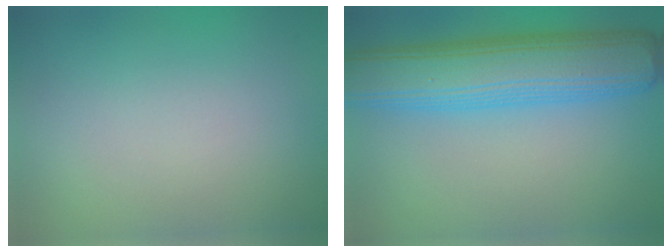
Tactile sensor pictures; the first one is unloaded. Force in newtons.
{"total": 9.1, "press": 9.1, "slide": 0.2}